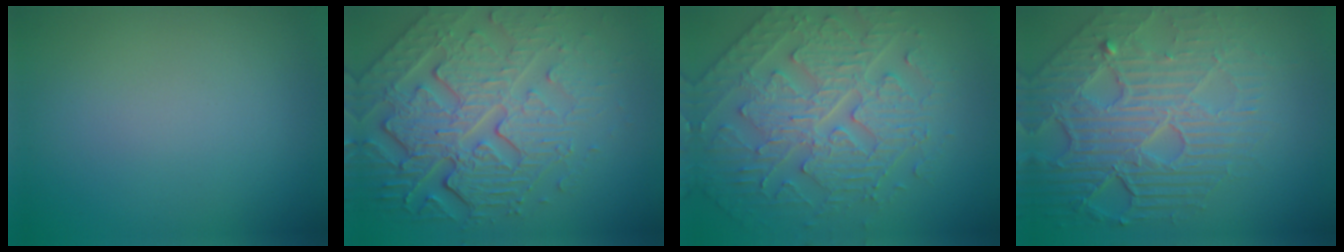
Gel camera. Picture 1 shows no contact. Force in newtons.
{"total": 7.7, "press": 5.9, "slide": 4.9}
{"total": 5.0, "press": 4.9, "slide": 0.8}
{"total": 8.0, "press": 5.9, "slide": 5.4}